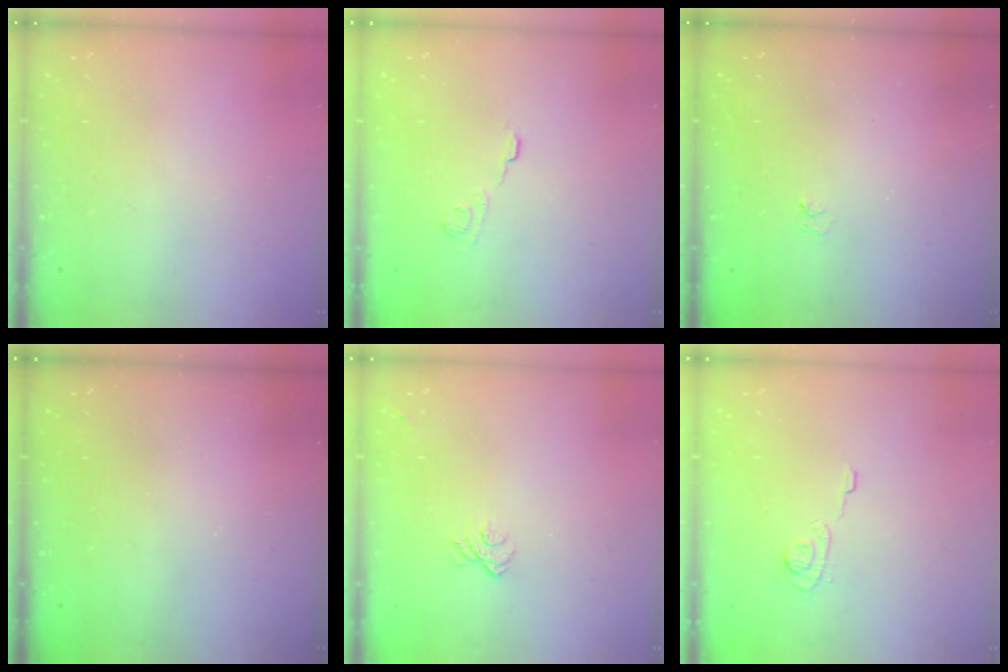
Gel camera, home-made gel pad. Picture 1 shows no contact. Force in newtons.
{"total": 9.2, "press": 9.2, "slide": 1.0}
{"total": 1.6, "press": 1.0, "slide": 1.2}
{"total": 2.3, "press": 2.1, "slide": 0.7}
{"total": 6.1, "press": 6.1, "slide": 1.0}
{"total": 5.8, "press": 5.6, "slide": 1.6}